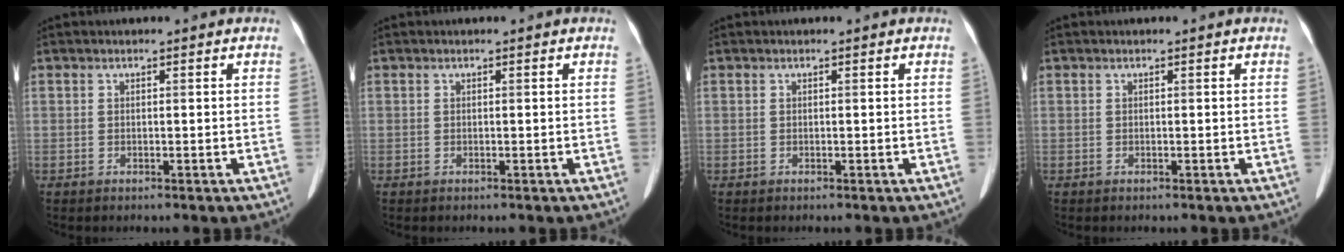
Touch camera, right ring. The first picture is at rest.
{"total": 0.0}
{"total": 0.0}
{"total": 0.0}